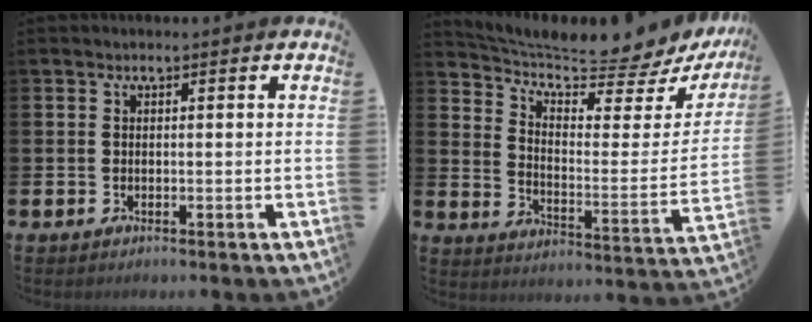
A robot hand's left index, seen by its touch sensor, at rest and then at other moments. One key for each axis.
{"total": 6.8, "fx": 6.3, "fy": 1.0, "fz": 2.3, "tx": -0.067, "ty": -0.067, "tz": 0.098}